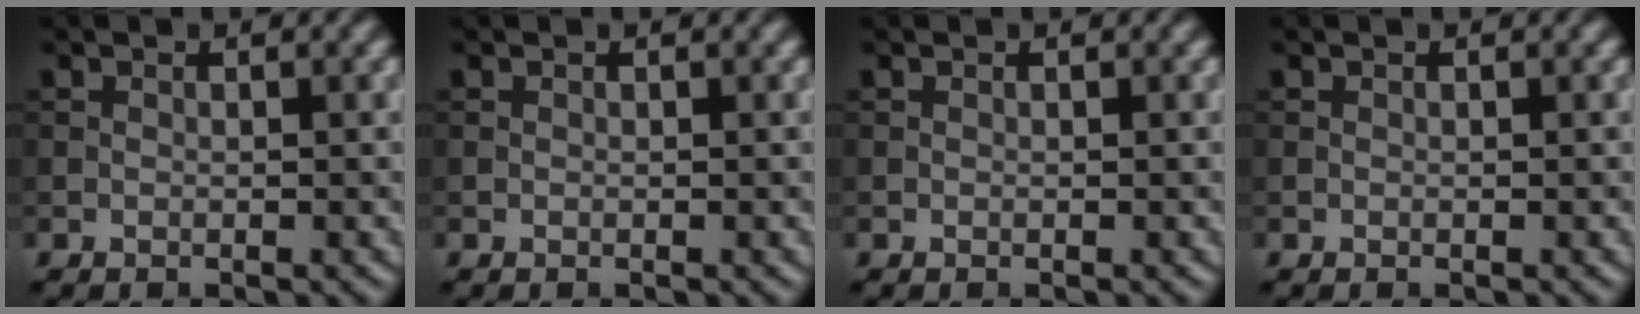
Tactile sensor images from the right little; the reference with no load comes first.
{"total": 0.0}
{"total": 0.0}
{"total": 0.0}